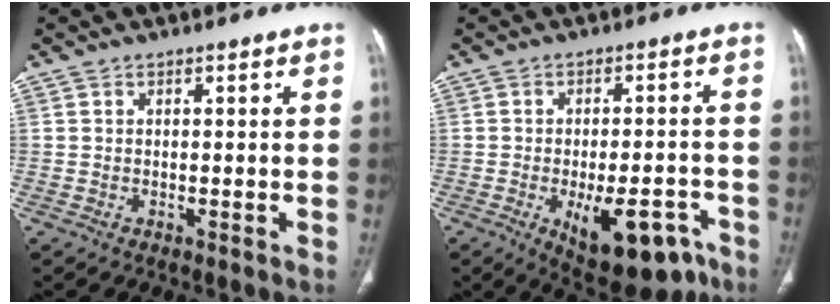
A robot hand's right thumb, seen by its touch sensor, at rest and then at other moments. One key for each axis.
{"total": 14.3, "fx": -6.8, "fy": 6.5, "fz": 10.8, "tx": -0.126, "ty": 0.024, "tz": -0.082}